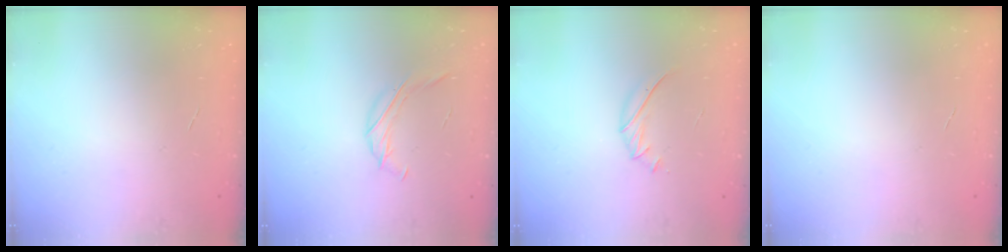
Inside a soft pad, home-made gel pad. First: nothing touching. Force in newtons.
{"total": 7.5, "press": 7.2, "slide": 2.1}
{"total": 6.4, "press": 6.2, "slide": 1.8}
{"total": 0.0}